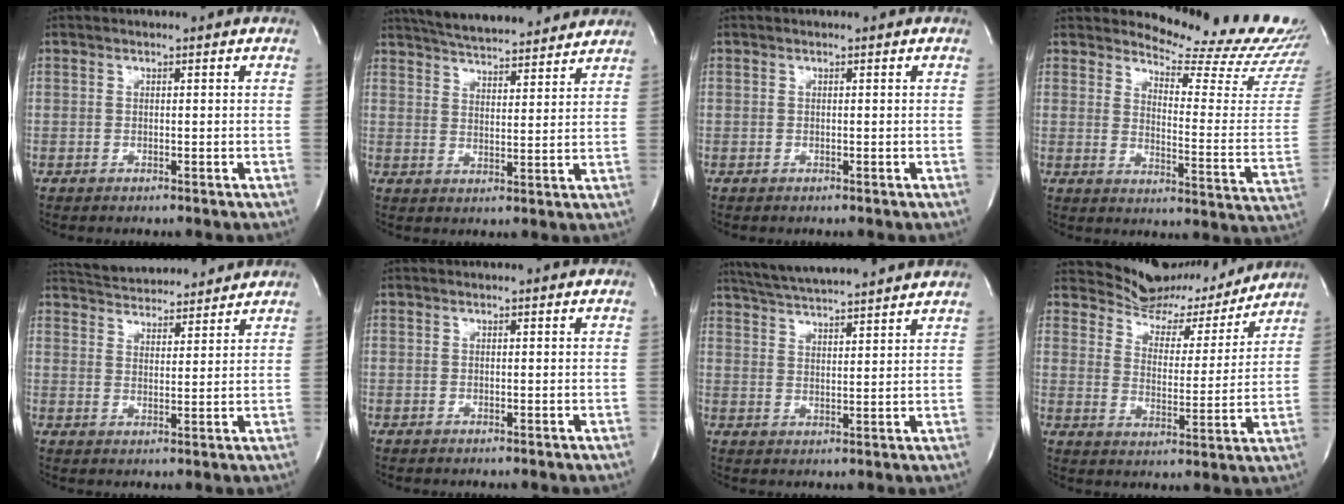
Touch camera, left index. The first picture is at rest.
{"total": 17.5, "force": [16.1, 2.9, 6.2], "torque": [-0.104, 0.020, 0.228]}
{"total": 0.0}
{"total": 16.8, "force": [16.3, 0.2, 4.0], "torque": [-0.059, -0.138, 0.184]}
{"total": 13.7, "force": [12.9, 2.7, 3.6], "torque": [-0.060, 0.021, 0.191]}
{"total": 0.0}
{"total": 15.0, "force": [13.7, 0.6, 6.0], "torque": [-0.113, 0.024, 0.202]}
{"total": 13.1, "force": [12.5, 3.7, 1.1], "torque": [-0.007, -0.021, 0.173]}